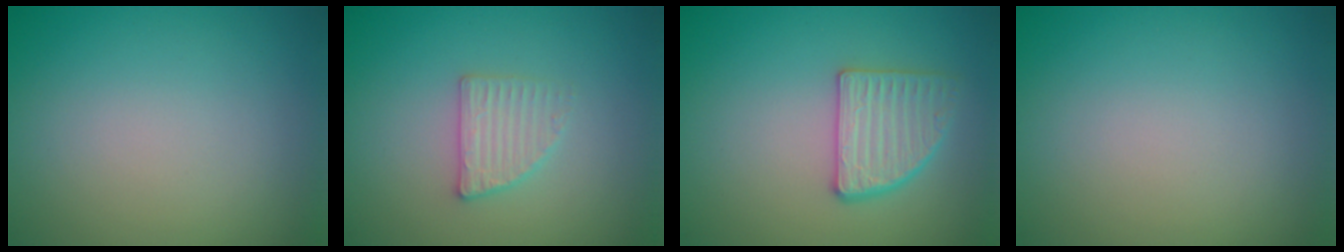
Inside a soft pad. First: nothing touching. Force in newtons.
{"total": 2.3, "press": 2.2, "slide": 0.5}
{"total": 3.0, "press": 3.0, "slide": 0.6}
{"total": 0.0}